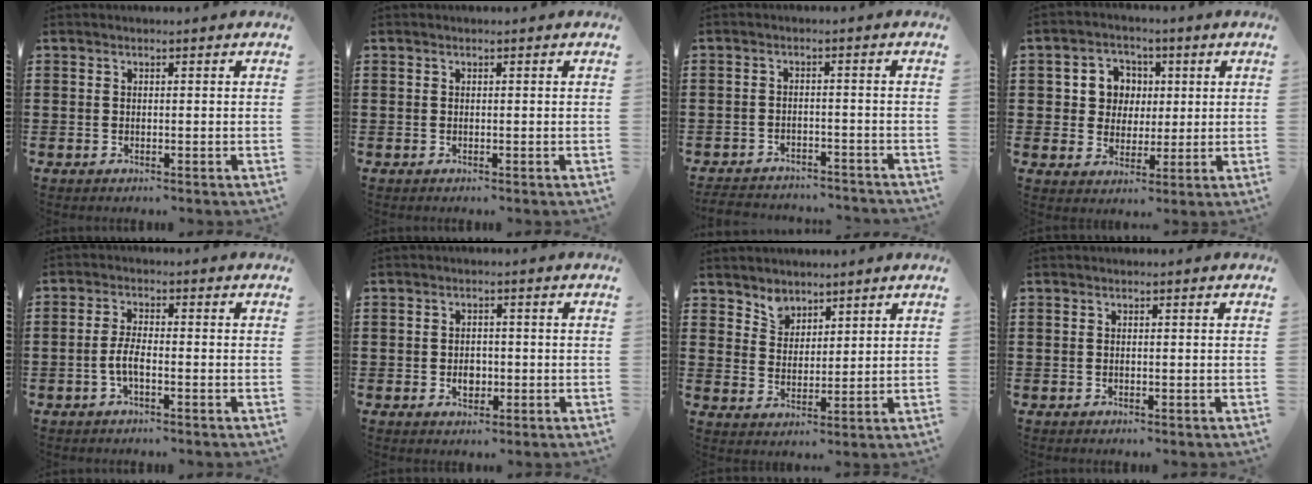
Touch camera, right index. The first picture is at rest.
{"total": 0.0}
{"total": 3.0, "force": [-3.0, 0.2, 0.2], "torque": [-0.014, -0.002, -0.066]}
{"total": 6.0, "force": [1.0, 5.6, 1.7], "torque": [-0.052, 0.017, 0.015]}
{"total": 3.3, "force": [-1.2, 0.8, 2.9], "torque": [-0.072, -0.005, -0.029]}
{"total": 2.5, "force": [-0.6, 2.0, 1.4], "torque": [-0.023, 0.003, -0.015]}
{"total": 3.7, "force": [3.0, 2.2, -0.2], "torque": [-0.013, 0.001, 0.057]}
{"total": 0.0}